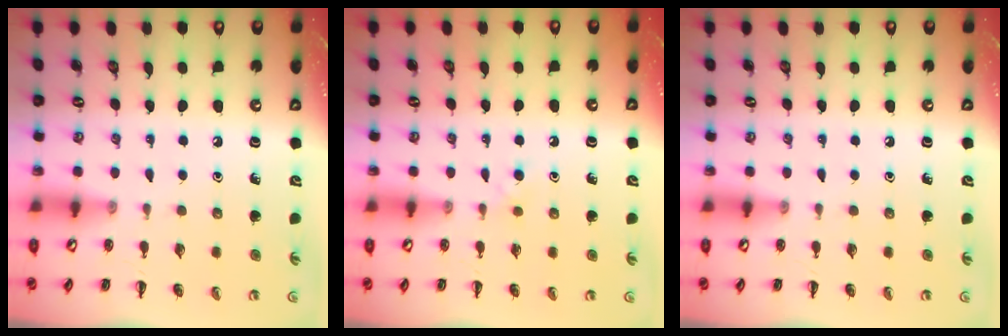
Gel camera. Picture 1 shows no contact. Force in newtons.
{"total": 3.0, "press": 2.6, "slide": 1.4}
{"total": 0.0}